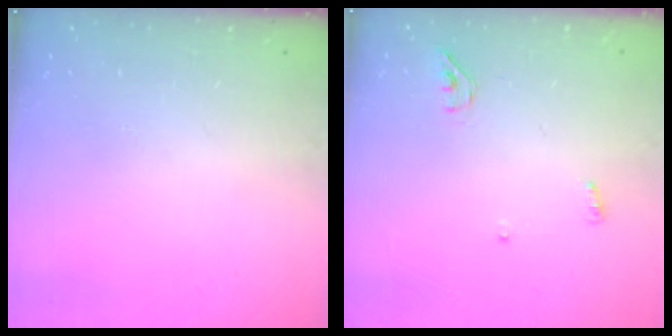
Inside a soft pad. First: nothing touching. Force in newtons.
{"total": 3.2, "press": 3.0, "slide": 1.2}